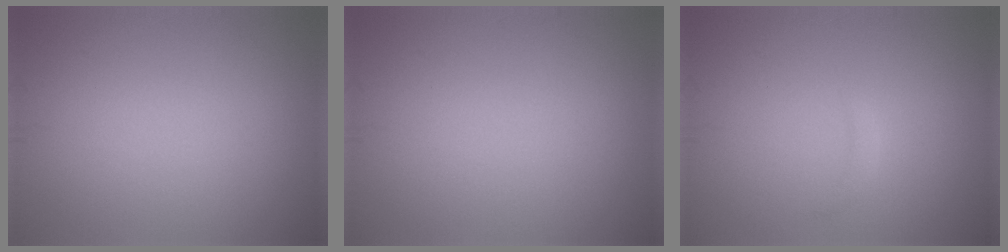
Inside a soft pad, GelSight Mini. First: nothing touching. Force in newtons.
{"total": 0.0}
{"total": 0.8, "press": 0.8, "slide": 0.1}